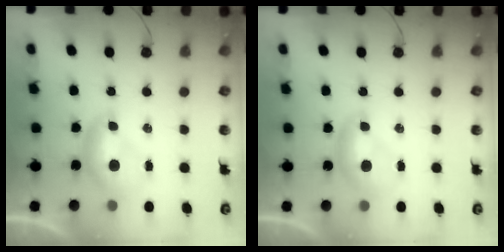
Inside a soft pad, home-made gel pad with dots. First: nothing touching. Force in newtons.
{"total": 0.0}